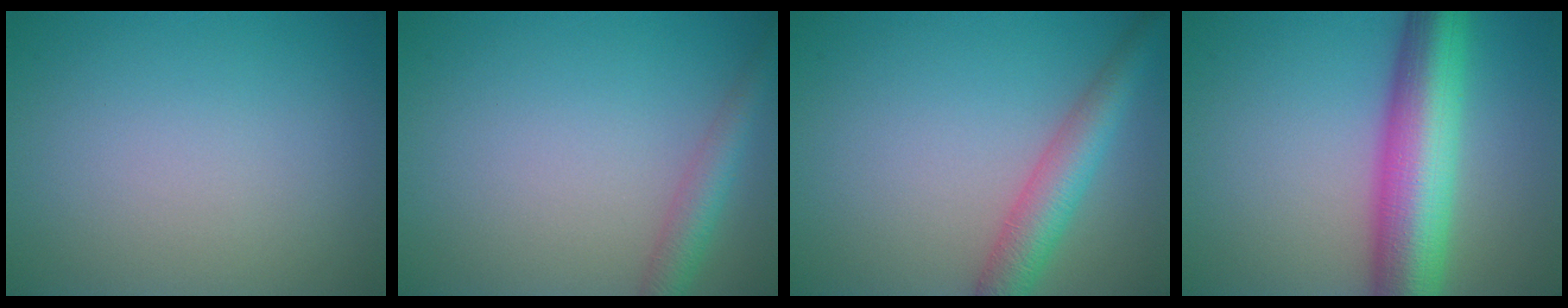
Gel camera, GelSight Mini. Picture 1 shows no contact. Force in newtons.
{"total": 2.9, "press": 2.9, "slide": 0.1}
{"total": 4.3, "press": 4.3, "slide": 0.1}
{"total": 10.1, "press": 10.1, "slide": 0.1}